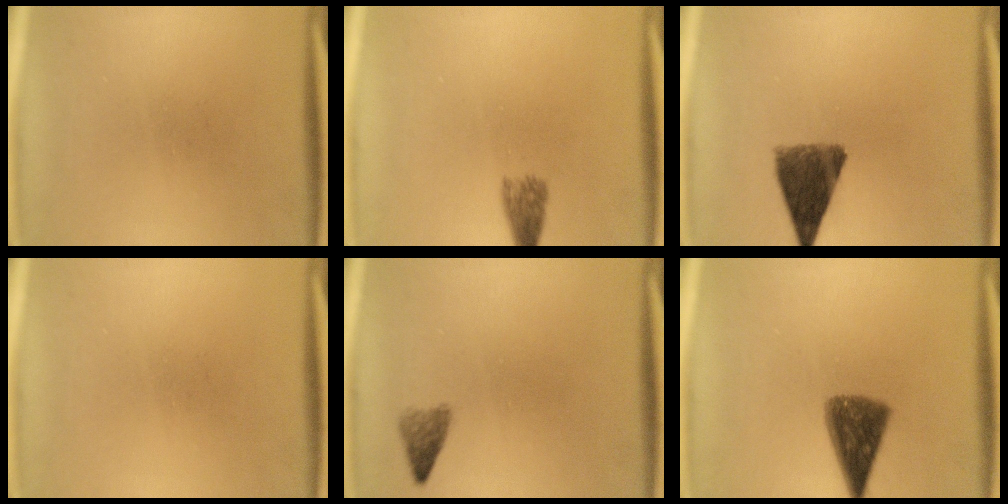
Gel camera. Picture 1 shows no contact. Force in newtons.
{"total": 2.7}
{"total": 9.4}
{"total": 0.0}
{"total": 1.9}
{"total": 8.3}